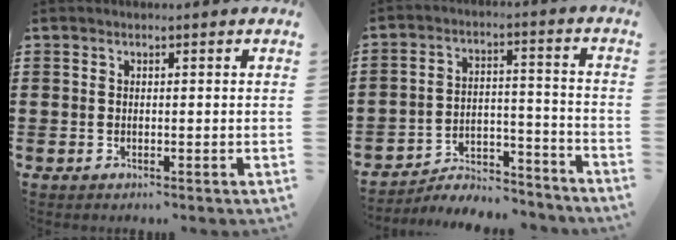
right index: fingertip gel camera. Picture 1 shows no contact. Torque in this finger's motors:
{"motor_torque": [-0.81, -0.77, 0.11, -0.02]}